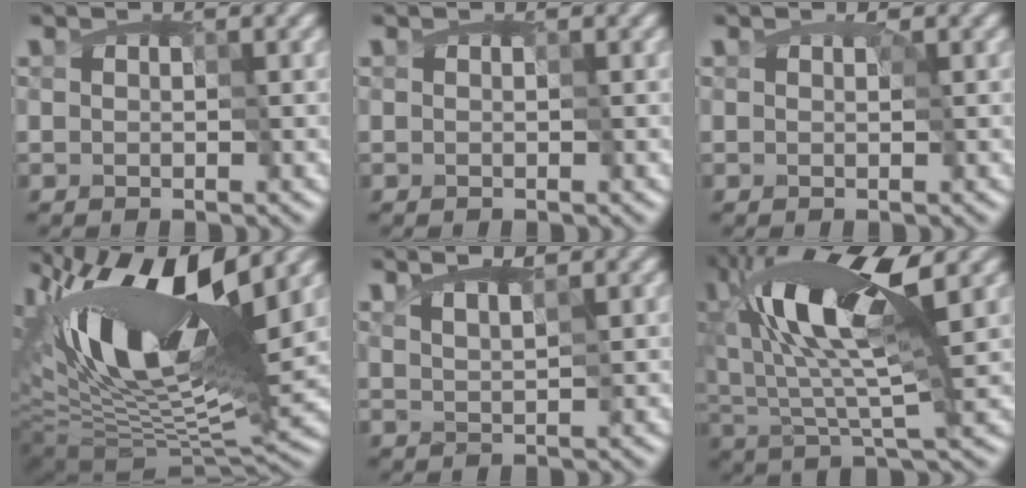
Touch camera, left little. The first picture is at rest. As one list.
[{"total": 0.0}, {"total": 0.5, "force": [0.3, 0.3, 0.3], "torque": [-0.007, 0.006, -0.001]}, {"total": 14.6, "force": [4.0, 6.2, 12.6], "torque": [-0.236, 0.019, 0.063]}, {"total": 0.6, "force": [0.0, 0.0, 0.6], "torque": [-0.016, -0.001, 0.003]}, {"total": 9.4, "force": [2.2, 3.4, 8.5], "torque": [-0.165, 0.004, 0.040]}]